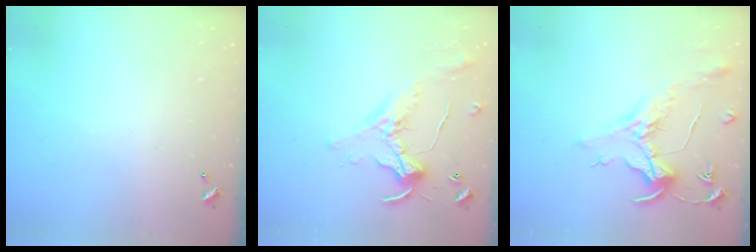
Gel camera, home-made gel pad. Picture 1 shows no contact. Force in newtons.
{"total": 0.8, "press": 0.8, "slide": 0.2}
{"total": 1.6, "press": 1.4, "slide": 0.7}